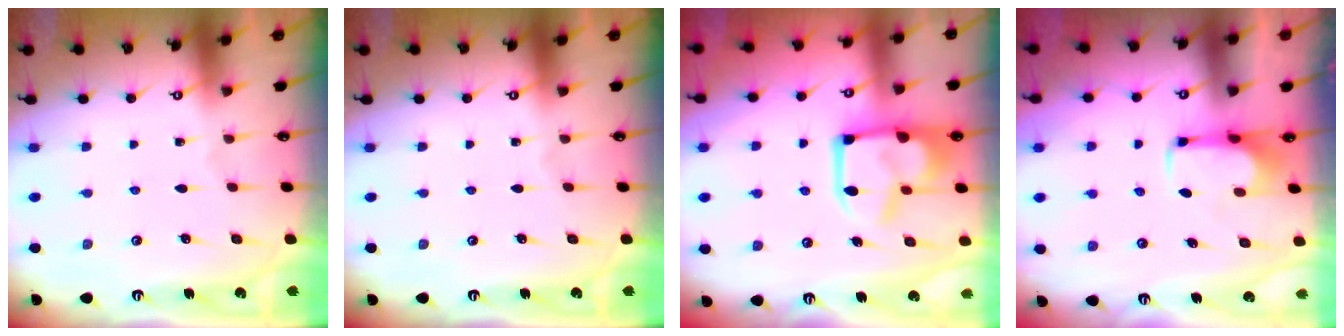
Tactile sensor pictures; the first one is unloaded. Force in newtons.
{"total": 0.0}
{"total": 10.4, "press": 10.3, "slide": 1.4}
{"total": 2.1, "press": 2.0, "slide": 0.7}